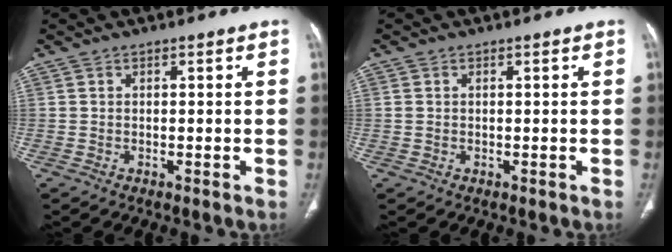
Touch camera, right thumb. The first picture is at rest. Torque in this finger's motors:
{"motor_torque": [0.06, -0.25, -0.05, 0.45, -0.02]}